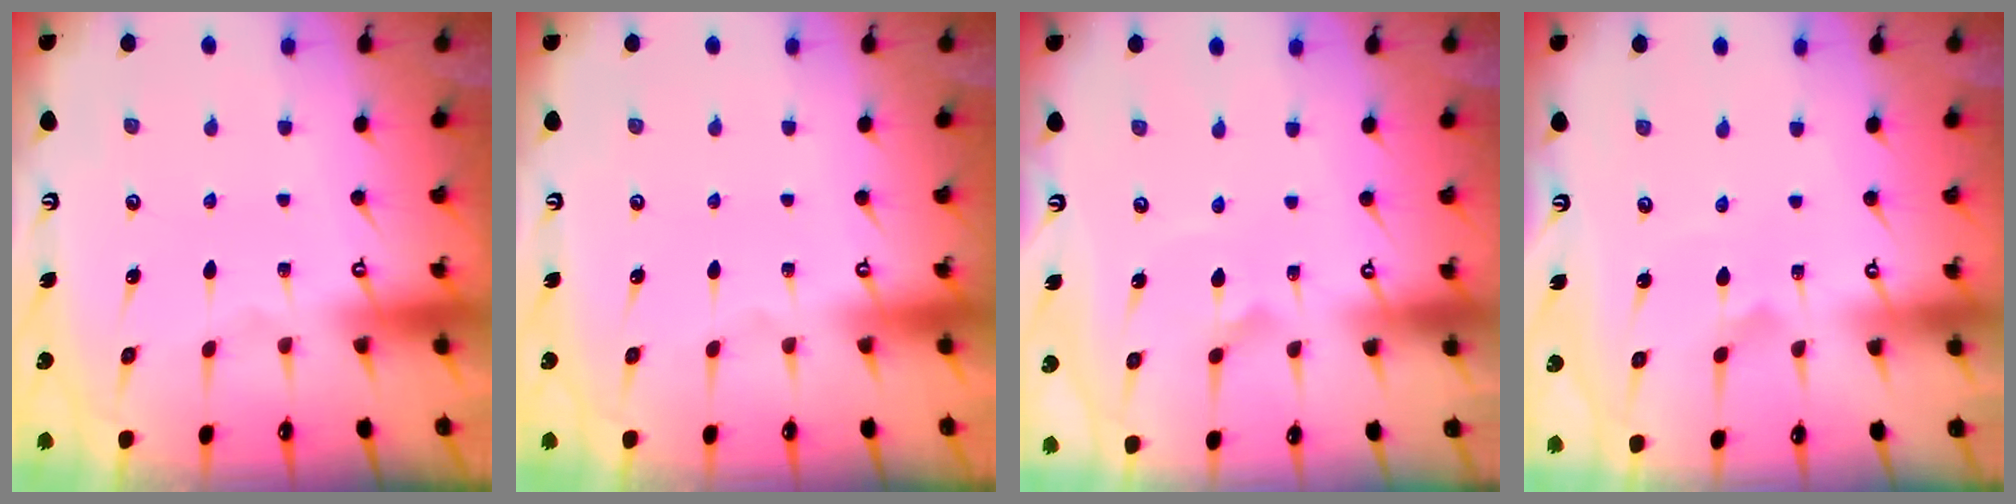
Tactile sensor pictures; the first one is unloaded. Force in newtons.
{"total": 0.0}
{"total": 1.5, "press": 1.5, "slide": 0.0}
{"total": 1.7, "press": 1.7, "slide": 0.1}